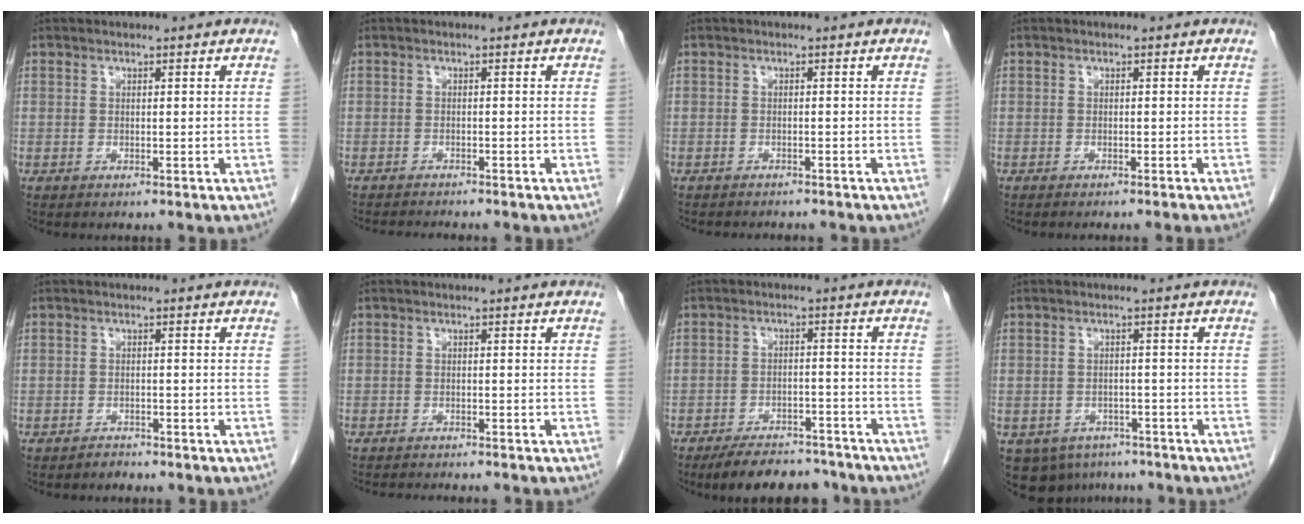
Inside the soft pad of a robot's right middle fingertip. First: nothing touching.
{"total": 4.6, "force": [-4.3, 0.2, 1.4], "torque": [-0.018, -0.012, -0.064]}
{"total": 4.4, "force": [-4.1, 1.0, 1.2], "torque": [-0.015, -0.004, -0.053]}
{"total": 3.5, "force": [-3.2, -0.6, 1.5], "torque": [-0.011, 0.000, -0.042]}
{"total": 1.1, "force": [-1.0, 0.3, -0.2], "torque": [0.000, -0.002, -0.019]}
{"total": 4.7, "force": [-4.4, 0.4, 1.5], "torque": [-0.018, -0.011, -0.063]}
{"total": 10.2, "force": [-9.1, 3.3, 3.2], "torque": [-0.037, 0.005, -0.128]}
{"total": 8.3, "force": [-5.9, 5.6, 1.9], "torque": [-0.037, 0.002, -0.075]}